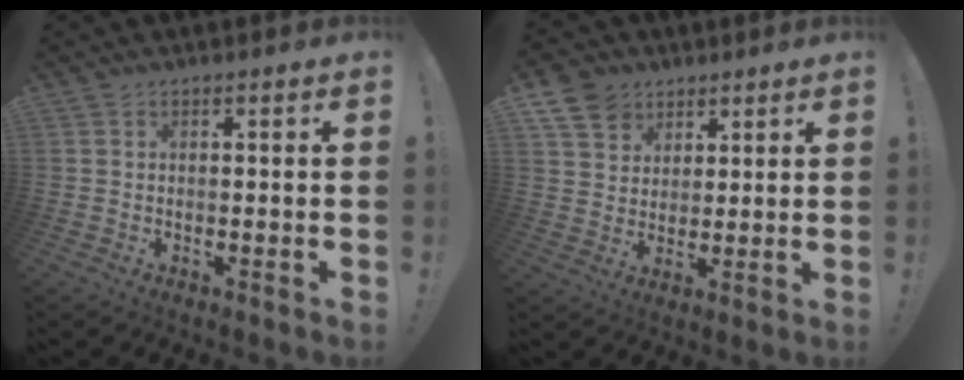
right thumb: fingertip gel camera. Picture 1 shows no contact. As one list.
[{"total": 9.3, "force": [5.9, 6.9, 2.3], "torque": [-0.038, -0.037, 0.117]}]